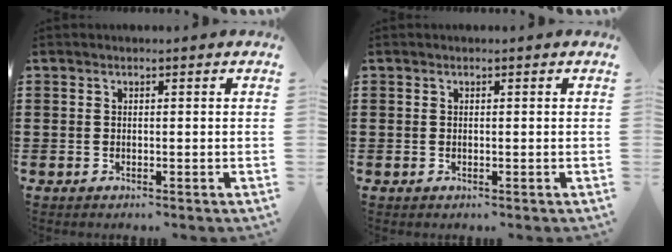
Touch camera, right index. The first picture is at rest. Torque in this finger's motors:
{"motor_torque": [-0.17, 1.97, 0.00, 0.00]}